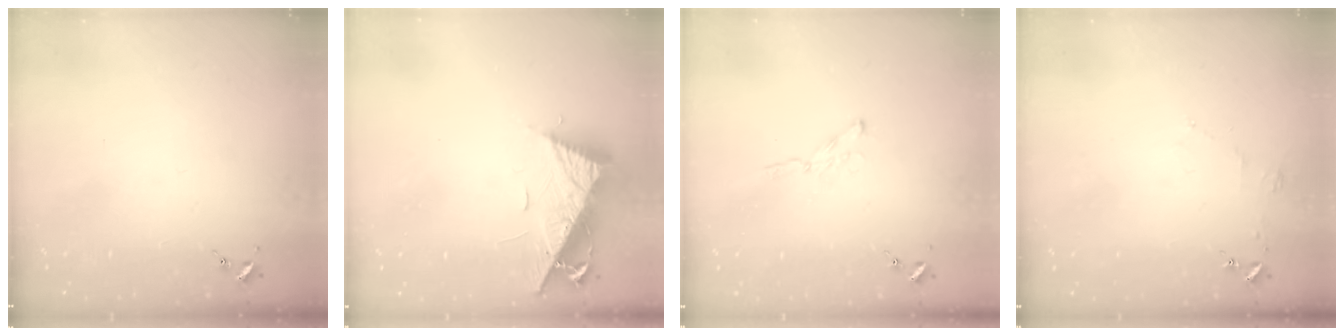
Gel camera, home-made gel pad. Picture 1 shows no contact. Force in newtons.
{"total": 10.8, "press": 10.8, "slide": 0.8}
{"total": 2.4, "press": 2.4, "slide": 0.2}
{"total": 3.5, "press": 3.5, "slide": 0.4}